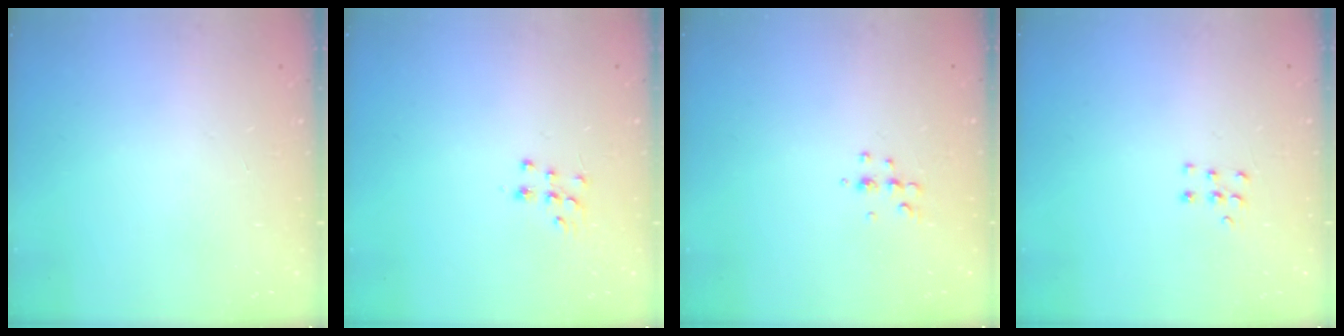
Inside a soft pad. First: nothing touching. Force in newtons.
{"total": 7.0, "press": 7.0, "slide": 0.3}
{"total": 4.5, "press": 4.3, "slide": 1.2}
{"total": 4.6, "press": 4.5, "slide": 0.5}